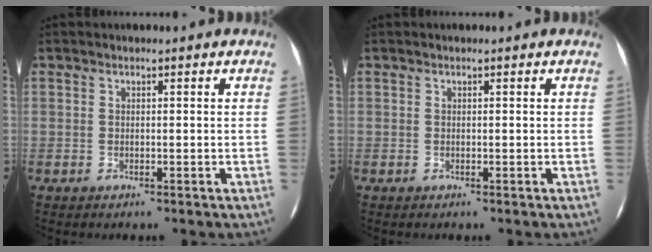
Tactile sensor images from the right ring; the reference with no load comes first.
{"total": 0.0}